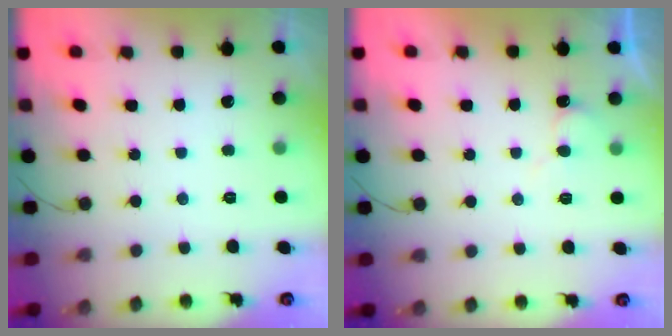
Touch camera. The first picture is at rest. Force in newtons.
{"total": 4.7, "press": 4.6, "slide": 0.5}